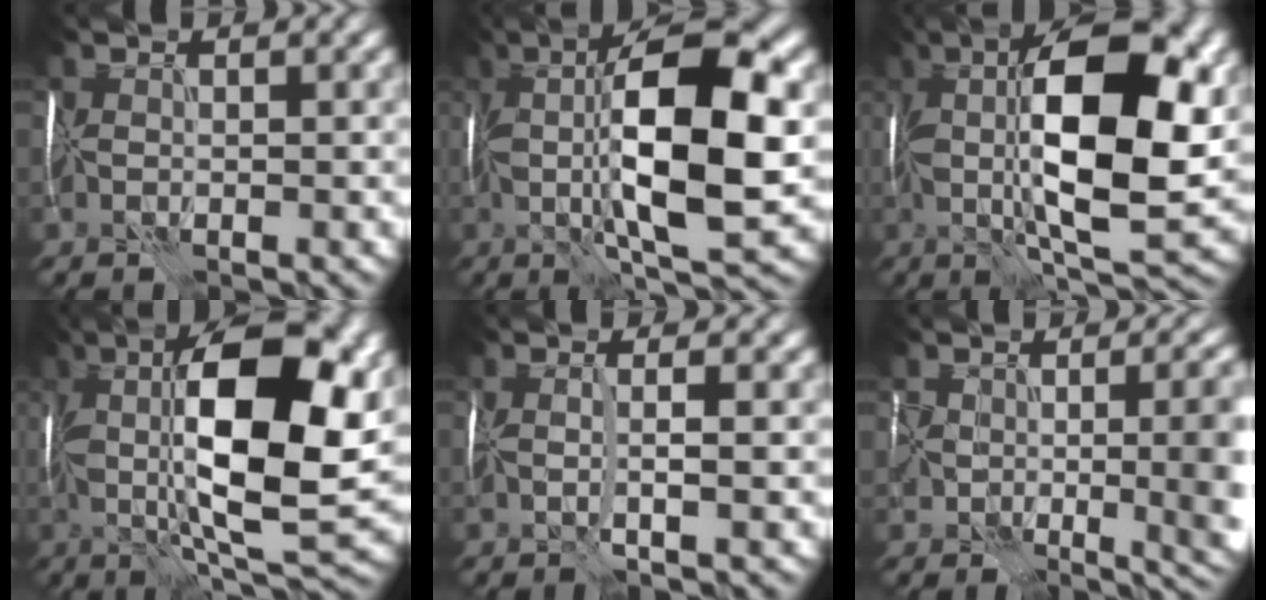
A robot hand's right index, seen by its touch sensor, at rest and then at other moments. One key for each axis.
{"total": 12.1, "fx": 1.3, "fy": 3.4, "fz": 11.5, "tx": -0.204, "ty": -0.001, "tz": 0.021}
{"total": 12.9, "fx": 2.3, "fy": 4.1, "fz": 12.0, "tx": -0.205, "ty": -0.001, "tz": 0.039}
{"total": 14.2, "fx": 2.8, "fy": 4.6, "fz": 13.2, "tx": -0.222, "ty": 0.000, "tz": 0.045}
{"total": 1.3, "fx": 0.6, "fy": -0.4, "fz": 1.0, "tx": -0.017, "ty": 0.002, "tz": 0.004}
{"total": 11.0, "fx": -1.2, "fy": 6.1, "fz": 9.0, "tx": -0.108, "ty": -0.038, "tz": 0.023}